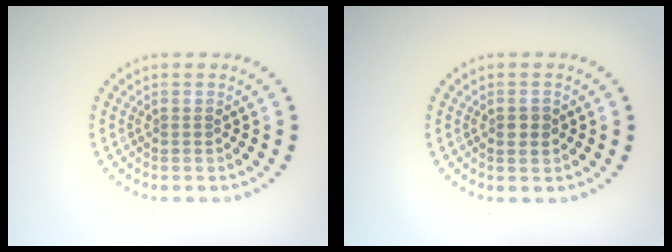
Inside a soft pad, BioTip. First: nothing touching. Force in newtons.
{"total": 1.4, "press": 1.4, "slide": 0.1}